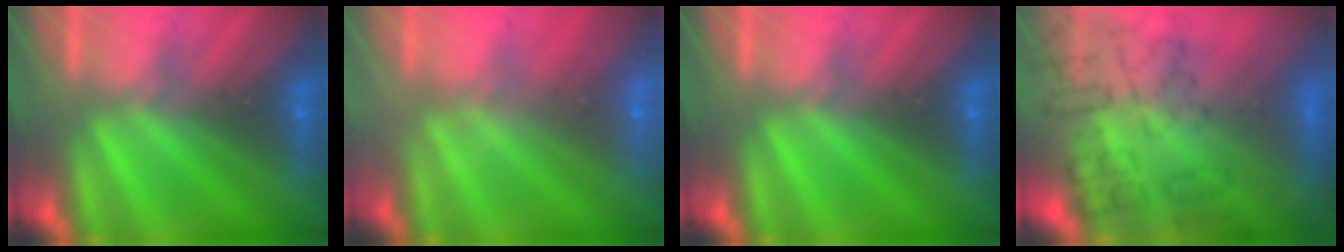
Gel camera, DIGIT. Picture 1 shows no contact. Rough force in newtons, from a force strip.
{"total": 1.9}
{"total": 0.0}
{"total": 11.3}